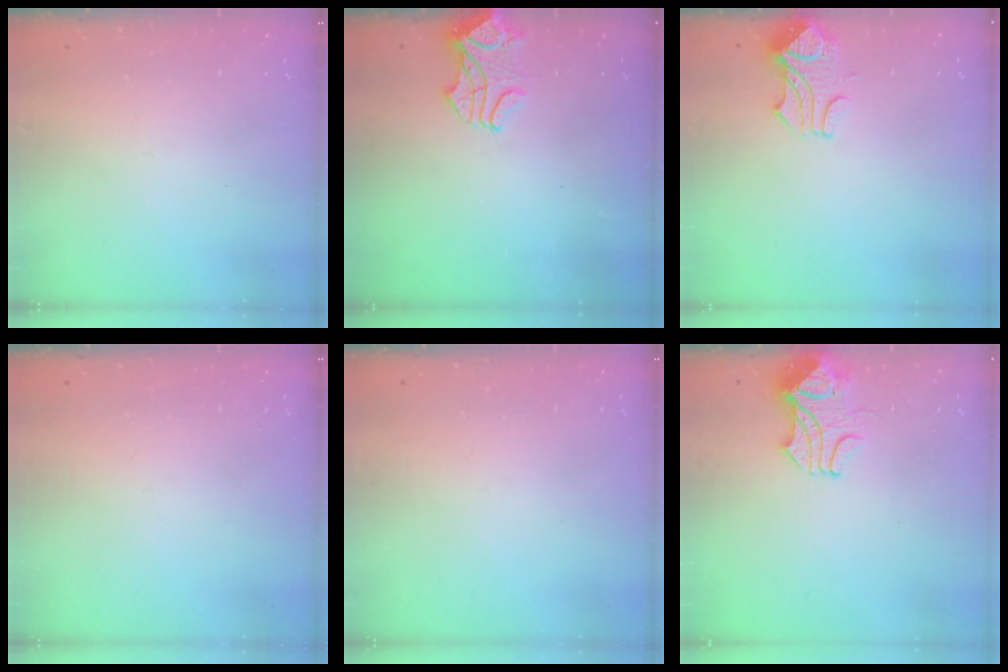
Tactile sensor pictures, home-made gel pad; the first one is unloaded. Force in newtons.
{"total": 1.2, "press": 1.2, "slide": 0.3}
{"total": 0.8, "press": 0.5, "slide": 0.6}
{"total": 0.0}
{"total": 0.0}
{"total": 2.3, "press": 2.1, "slide": 0.8}